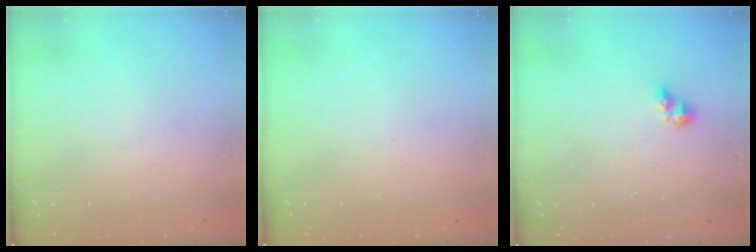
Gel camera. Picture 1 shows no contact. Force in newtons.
{"total": 0.0}
{"total": 4.8, "press": 4.8, "slide": 0.6}